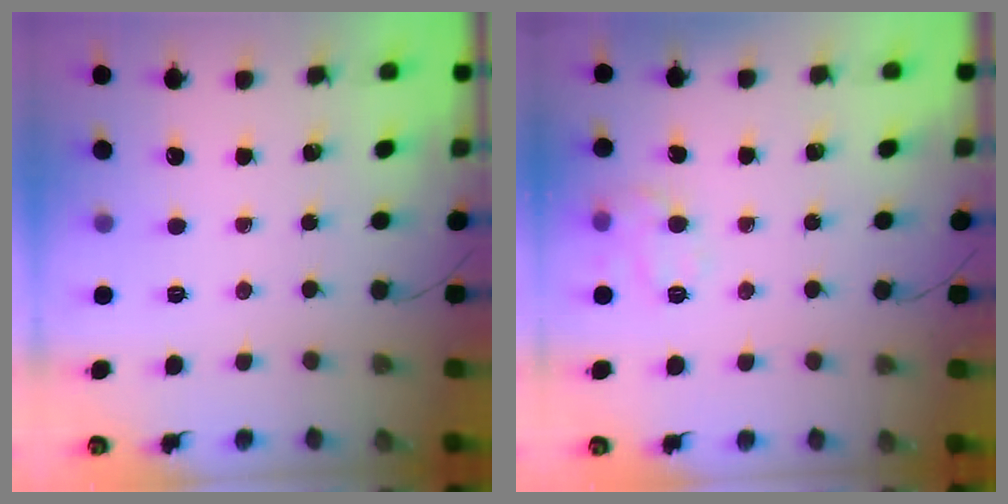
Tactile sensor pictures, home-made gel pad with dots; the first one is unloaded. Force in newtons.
{"total": 9.5, "press": 9.5, "slide": 0.5}